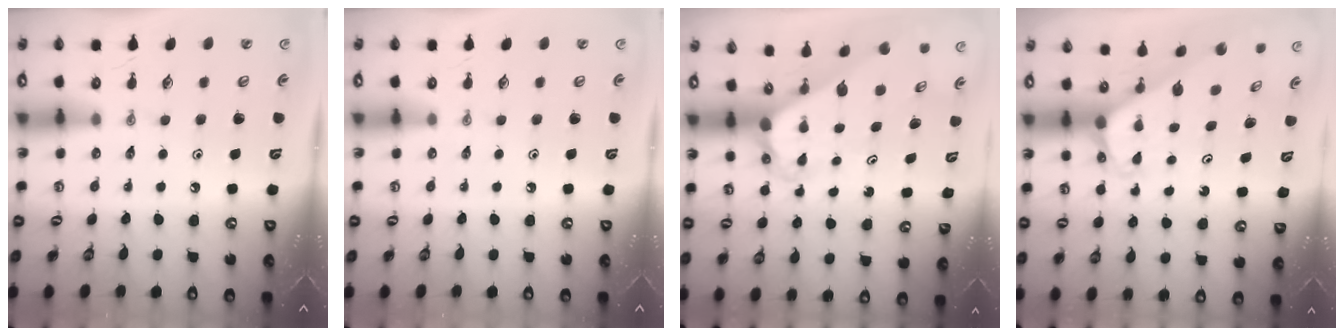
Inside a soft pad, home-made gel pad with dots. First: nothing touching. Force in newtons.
{"total": 0.0}
{"total": 4.0, "press": 3.9, "slide": 0.3}
{"total": 1.9, "press": 1.9, "slide": 0.1}